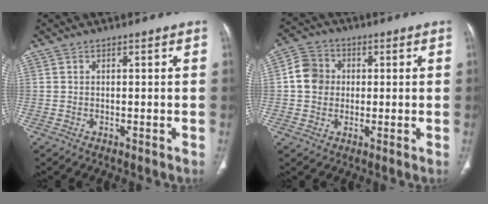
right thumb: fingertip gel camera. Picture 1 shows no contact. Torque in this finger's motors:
{"motor_torque": [0.41, 0.50, 0.62, -0.16, 0.20]}